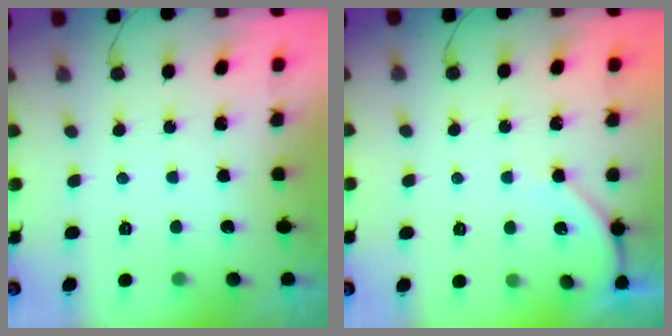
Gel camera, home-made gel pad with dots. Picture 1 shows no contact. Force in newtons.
{"total": 4.7, "press": 4.7, "slide": 0.6}